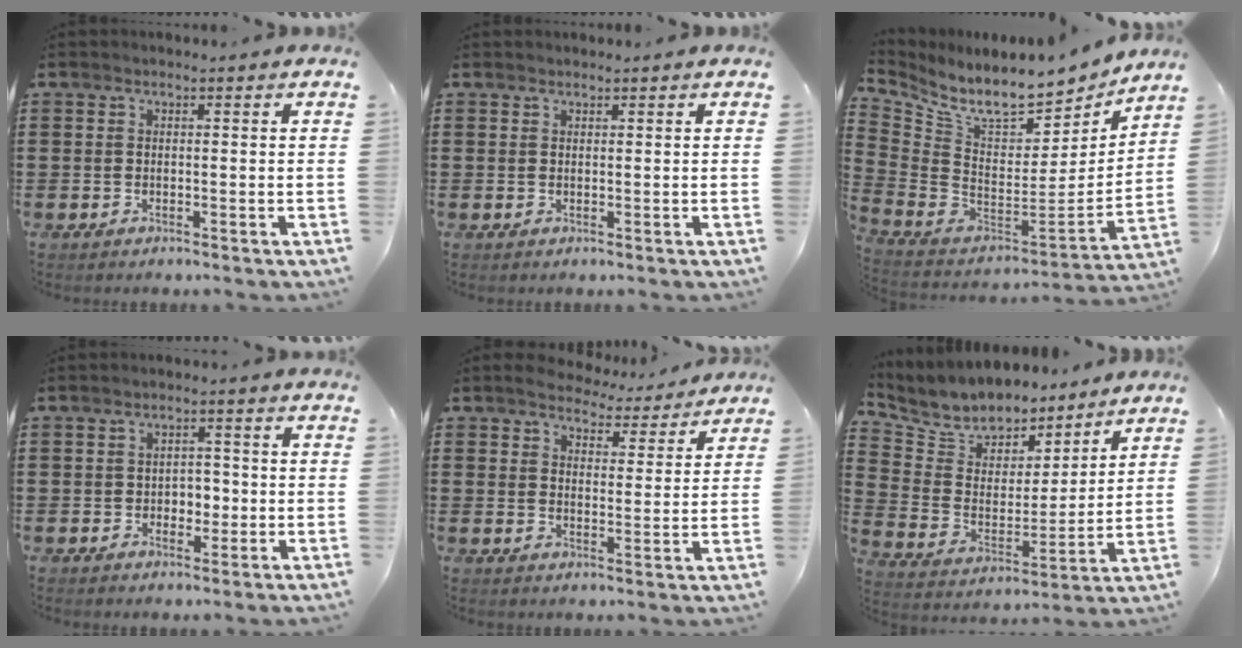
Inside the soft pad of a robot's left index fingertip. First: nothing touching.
{"total": 0.7, "force": [0.6, 0.2, 0.0], "torque": [-0.002, 0.000, 0.014]}
{"total": 9.3, "force": [7.8, 2.1, 4.4], "torque": [-0.108, -0.075, 0.132]}
{"total": 2.6, "force": [-0.5, 2.1, 1.5], "torque": [-0.035, 0.007, -0.014]}
{"total": 4.5, "force": [4.5, 0.6, 0.4], "torque": [-0.021, -0.025, 0.077]}
{"total": 7.9, "force": [7.3, 3.1, 0.6], "torque": [-0.064, -0.050, 0.132]}